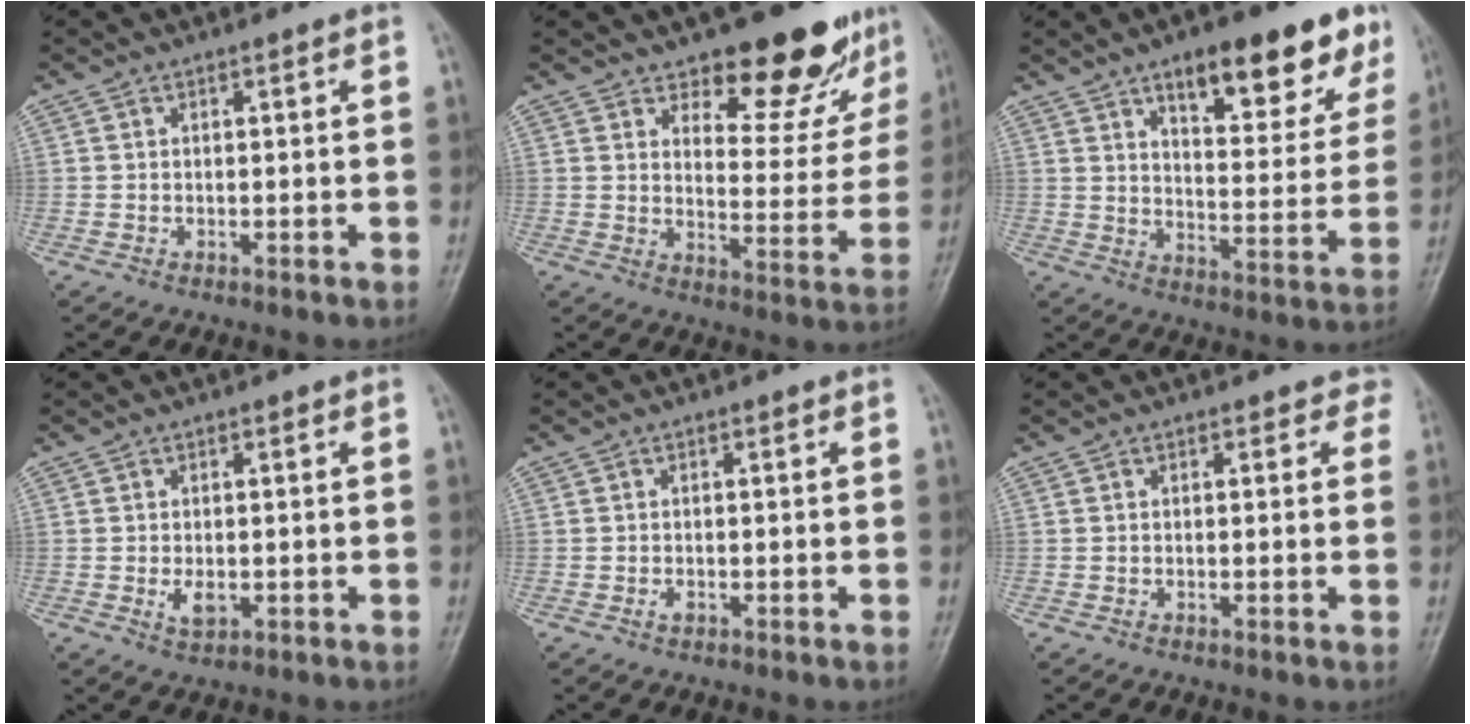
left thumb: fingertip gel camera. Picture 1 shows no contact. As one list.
[{"total": 14.2, "force": [11.1, 5.7, 6.8], "torque": [-0.039, -0.091, 0.147]}, {"total": 17.9, "force": [11.0, 6.6, 12.6], "torque": [-0.121, -0.049, 0.157]}, {"total": 2.7, "force": [-0.3, 1.6, 2.1], "torque": [-0.036, -0.006, -0.002]}, {"total": 0.8, "force": [-0.2, 0.5, 0.5], "torque": [-0.007, -0.001, -0.004]}, {"total": 2.3, "force": [1.7, 1.4, 0.4], "torque": [0.025, -0.005, 0.002]}]